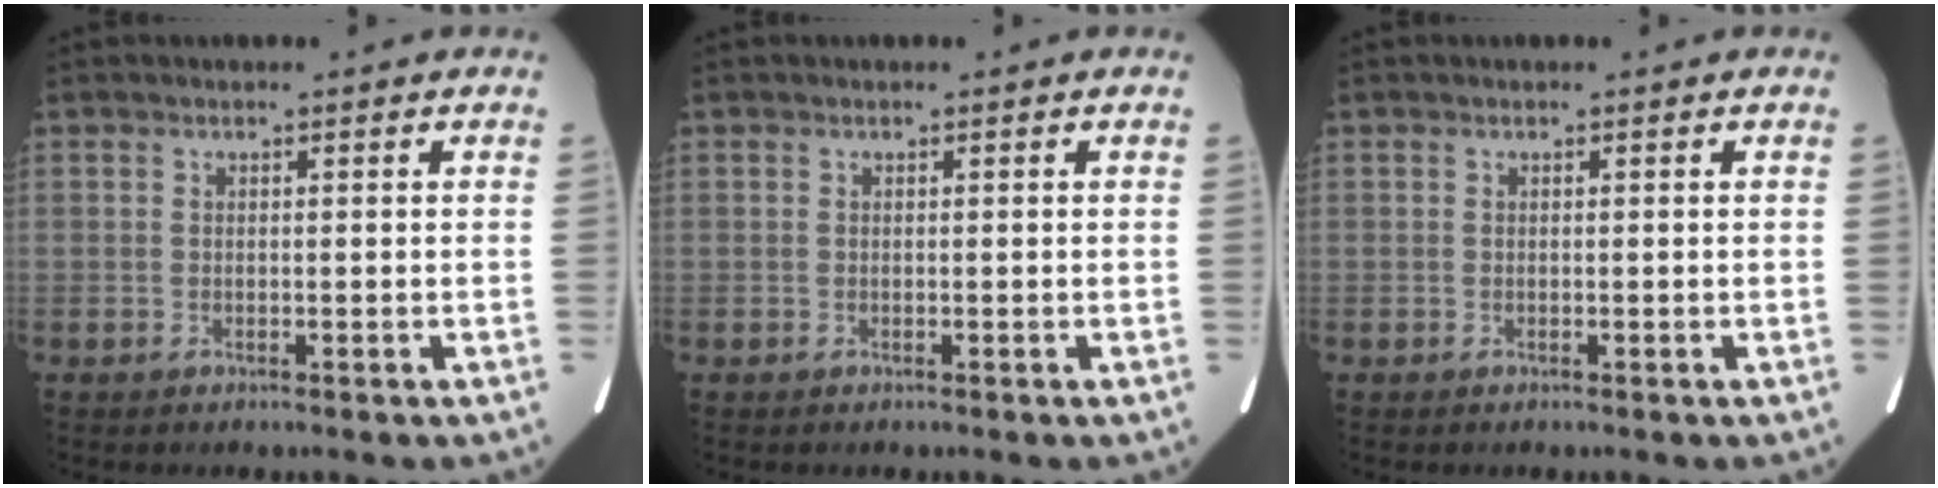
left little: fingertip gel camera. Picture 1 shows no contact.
{"total": 0.0}
{"total": 0.0}